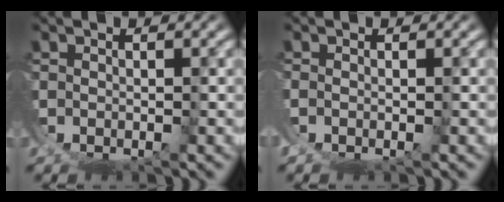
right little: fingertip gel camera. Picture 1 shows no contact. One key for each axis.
{"total": 1.0, "fx": -0.2, "fy": 0.8, "fz": 0.6, "tx": -0.015, "ty": -0.003, "tz": -0.005}